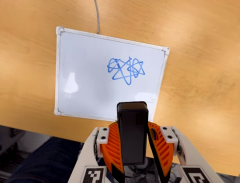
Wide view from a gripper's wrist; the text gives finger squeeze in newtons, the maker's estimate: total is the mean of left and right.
{"total": 6.5, "left": 6.5, "right": 6.4}